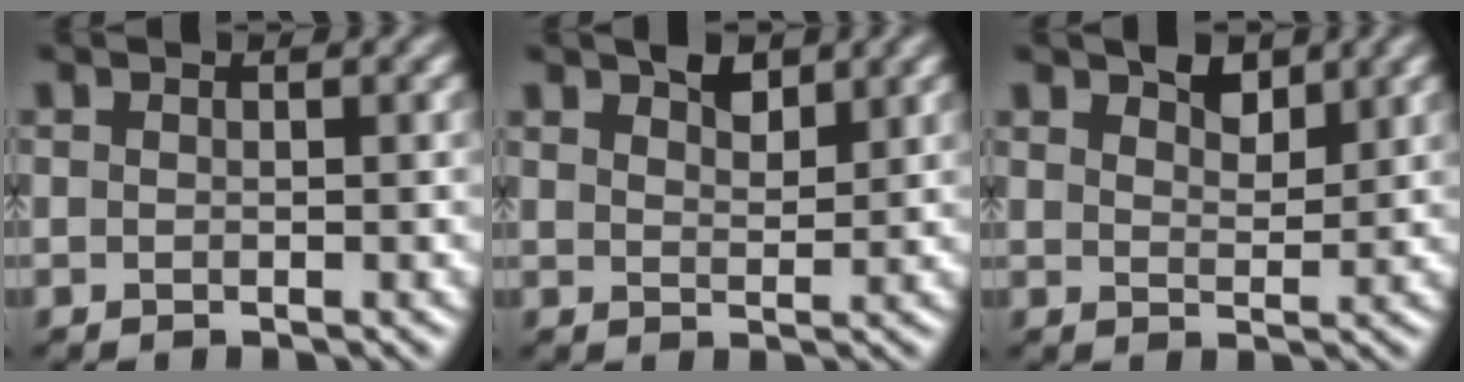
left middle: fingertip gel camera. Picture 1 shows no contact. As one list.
[{"total": 2.3, "force": [2.0, 0.7, 0.8], "torque": [-0.012, 0.008, 0.038]}, {"total": 2.6, "force": [2.2, 0.9, 1.0], "torque": [-0.011, 0.005, 0.038]}]